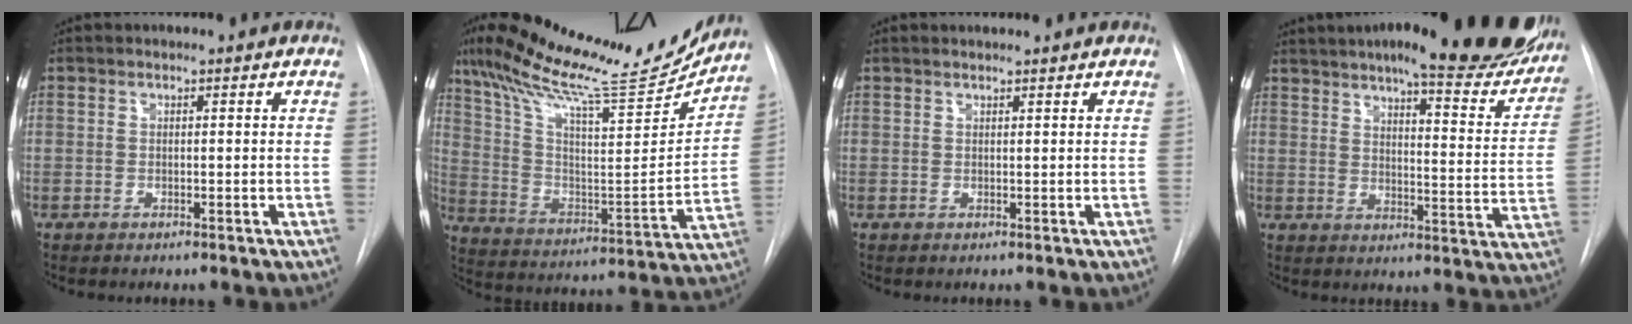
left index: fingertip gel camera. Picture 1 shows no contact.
{"total": 26.4, "force": [22.2, 3.5, 13.9], "torque": [-0.243, -0.027, 0.333]}
{"total": 2.3, "force": [2.2, 0.0, 0.5], "torque": [-0.009, 0.018, 0.032]}
{"total": 27.9, "force": [22.9, 5.4, 15.0], "torque": [-0.224, -0.040, 0.280]}